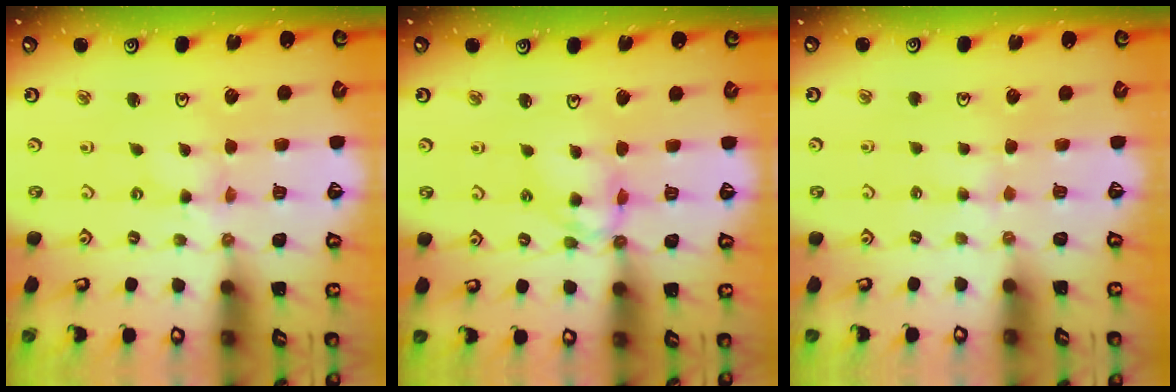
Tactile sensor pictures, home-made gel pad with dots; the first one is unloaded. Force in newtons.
{"total": 10.9, "press": 10.8, "slide": 1.3}
{"total": 2.3, "press": 2.2, "slide": 0.5}